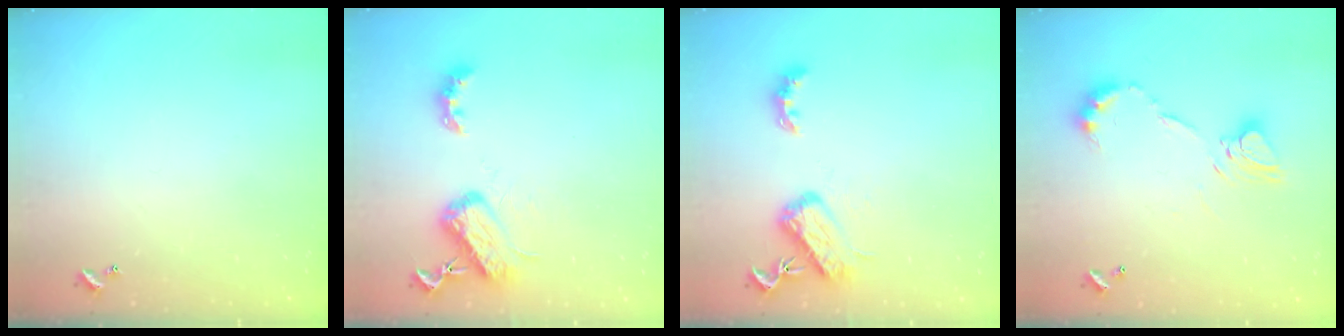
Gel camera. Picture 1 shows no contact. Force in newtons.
{"total": 5.9, "press": 5.8, "slide": 0.9}
{"total": 5.7, "press": 5.7, "slide": 0.5}
{"total": 10.3, "press": 10.3, "slide": 1.1}